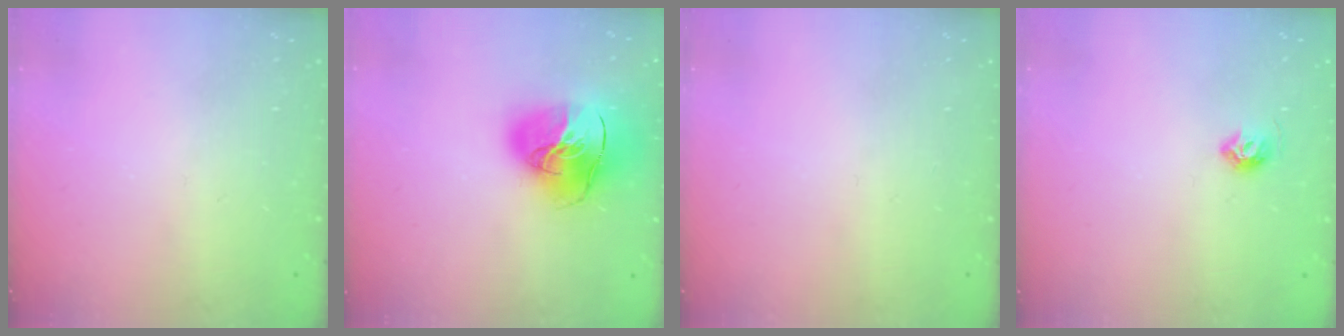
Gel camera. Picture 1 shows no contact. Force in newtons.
{"total": 20.8, "press": 20.6, "slide": 2.7}
{"total": 0.0}
{"total": 5.6, "press": 5.5, "slide": 1.0}